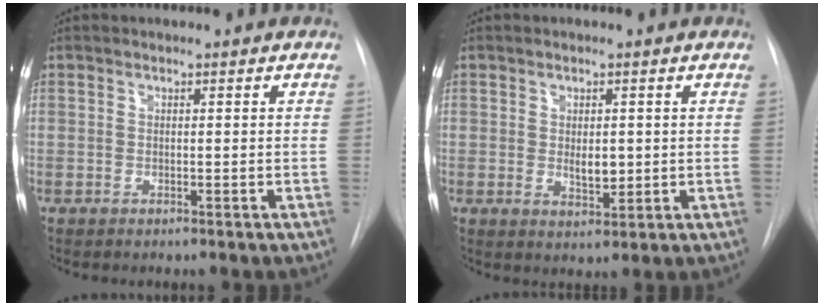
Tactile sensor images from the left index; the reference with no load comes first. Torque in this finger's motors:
{"motor_torque": [0.51, -0.35, 0.27, 0.02]}